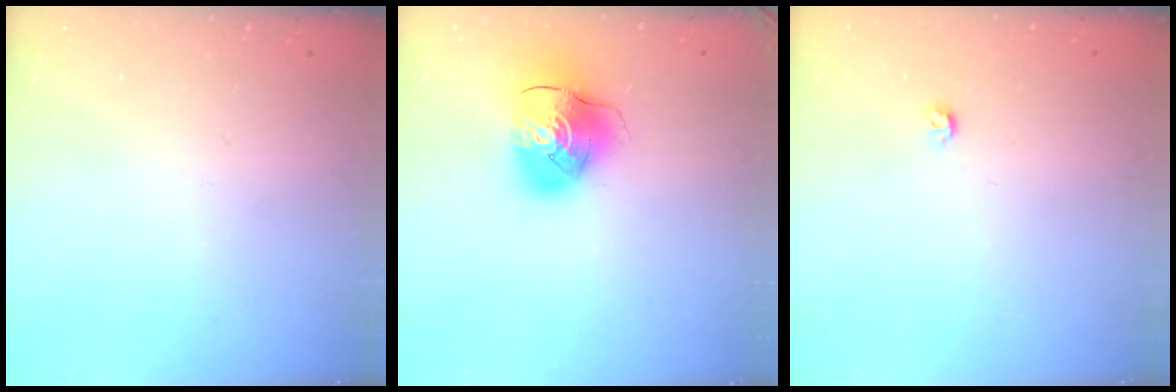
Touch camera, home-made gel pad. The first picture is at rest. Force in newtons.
{"total": 12.6, "press": 12.5, "slide": 1.6}
{"total": 3.3, "press": 3.3, "slide": 0.7}